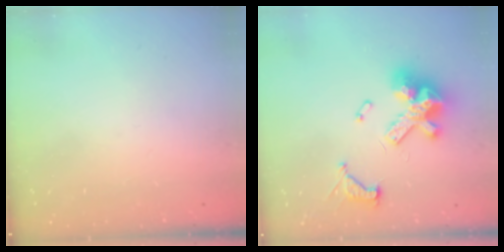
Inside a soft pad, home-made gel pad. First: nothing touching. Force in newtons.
{"total": 13.8, "press": 13.8, "slide": 1.3}